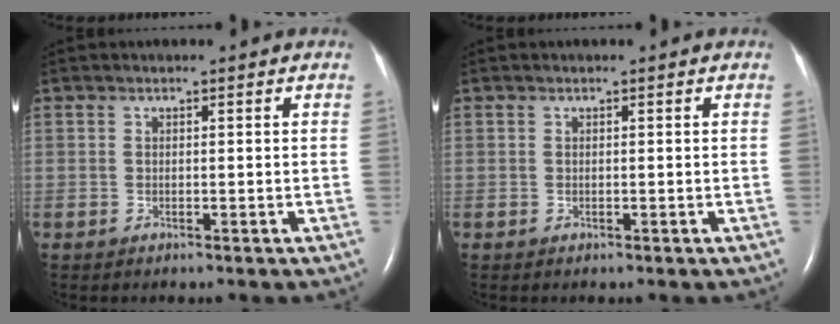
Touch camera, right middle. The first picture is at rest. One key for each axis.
{"total": 0.0}